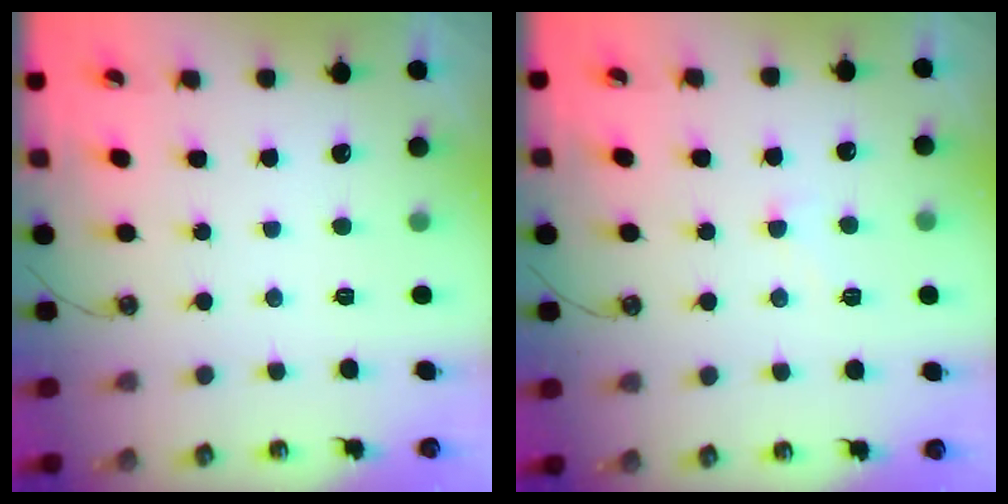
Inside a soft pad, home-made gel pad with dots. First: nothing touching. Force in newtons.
{"total": 4.1, "press": 4.1, "slide": 0.4}